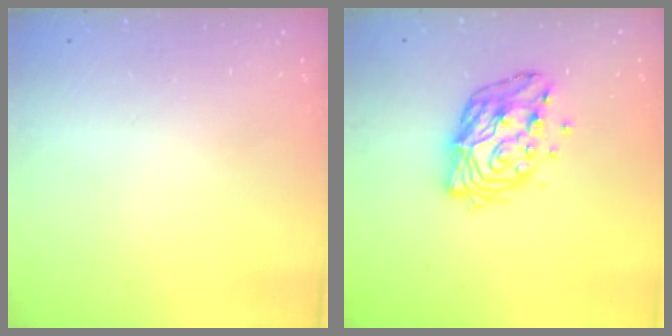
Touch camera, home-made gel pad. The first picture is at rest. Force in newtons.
{"total": 14.0, "press": 13.9, "slide": 1.7}